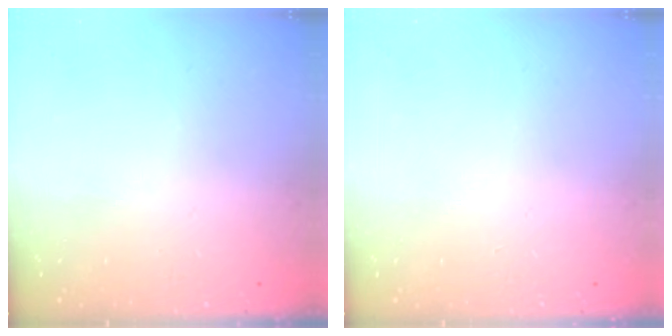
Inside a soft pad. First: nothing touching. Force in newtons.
{"total": 0.0}